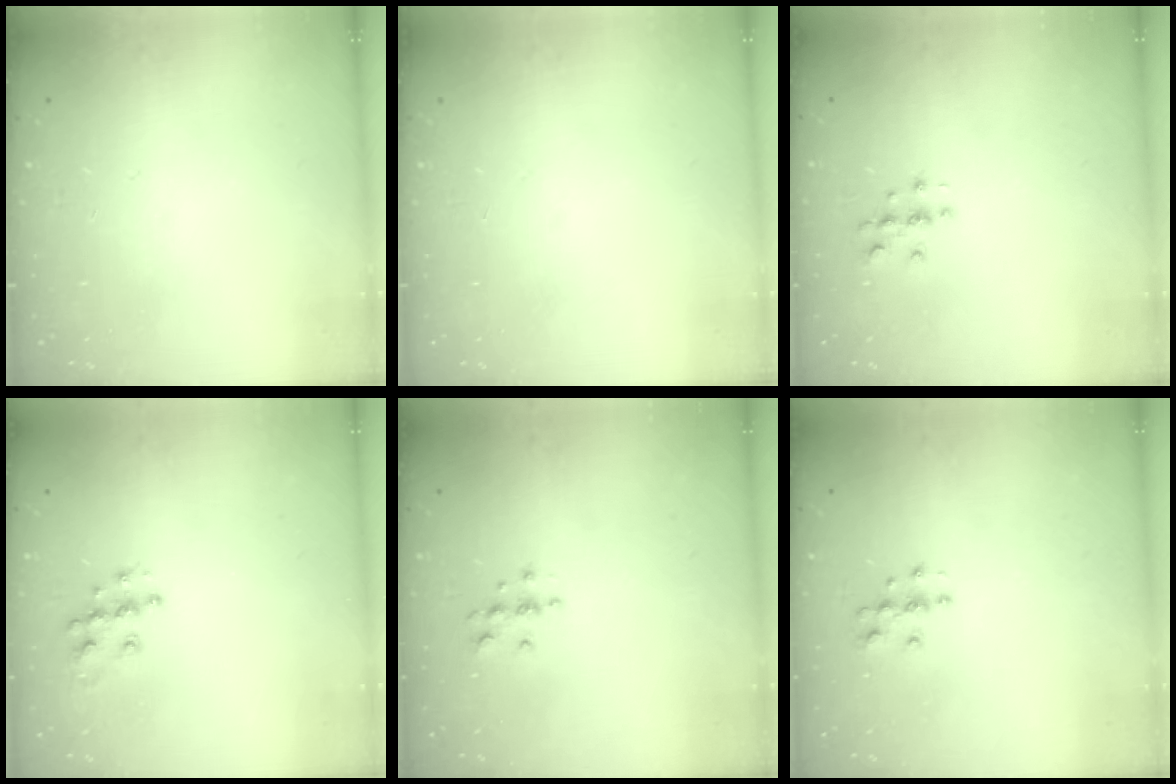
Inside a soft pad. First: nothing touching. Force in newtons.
{"total": 0.0}
{"total": 2.7, "press": 2.7, "slide": 0.3}
{"total": 8.5, "press": 8.5, "slide": 0.4}
{"total": 4.0, "press": 3.9, "slide": 0.4}
{"total": 3.8, "press": 3.8, "slide": 0.3}